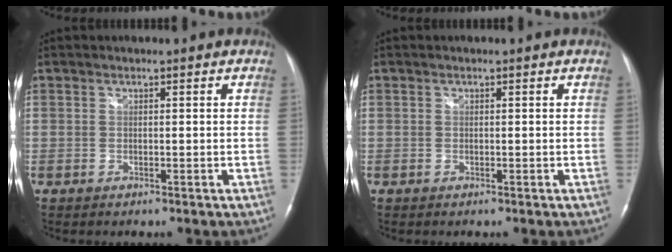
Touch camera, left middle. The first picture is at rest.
{"total": 0.0}